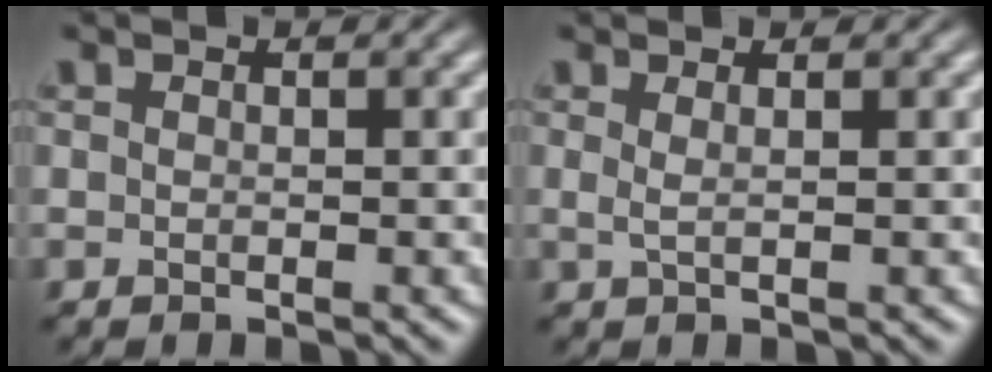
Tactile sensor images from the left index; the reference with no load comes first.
{"total": 0.9, "force": [0.5, 0.0, 0.7], "torque": [-0.019, 0.001, 0.009]}